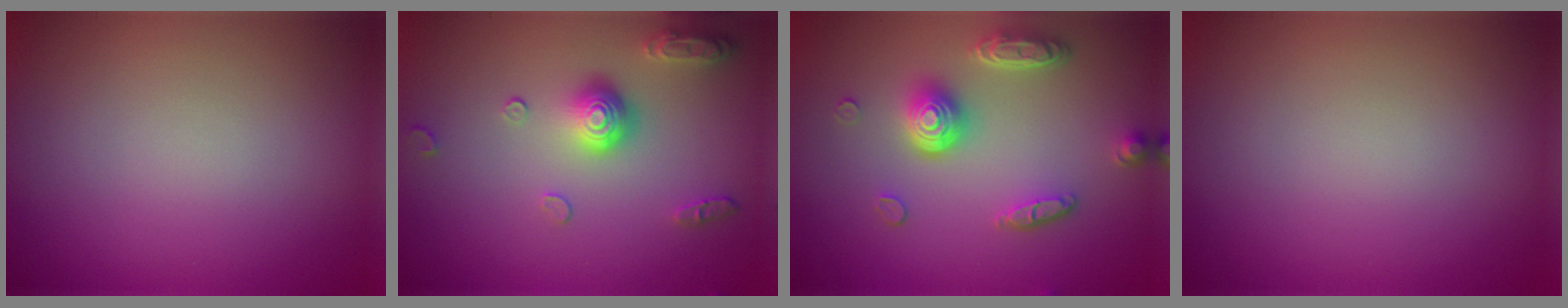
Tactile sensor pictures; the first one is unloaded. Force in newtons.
{"total": 3.7, "press": 2.9, "slide": 2.4}
{"total": 4.9, "press": 3.7, "slide": 3.2}
{"total": 0.0}